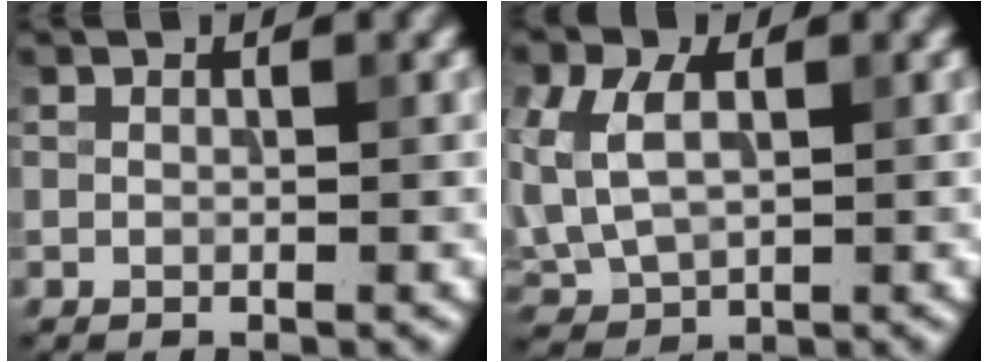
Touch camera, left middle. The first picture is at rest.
{"total": 6.4, "force": [1.1, 4.2, 4.7], "torque": [-0.124, 0.006, 0.022]}